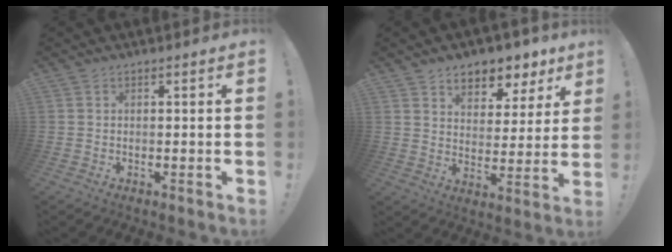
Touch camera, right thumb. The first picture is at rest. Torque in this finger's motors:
{"motor_torque": [-0.40, 0.87, 0.56, 0.88, 0.02]}